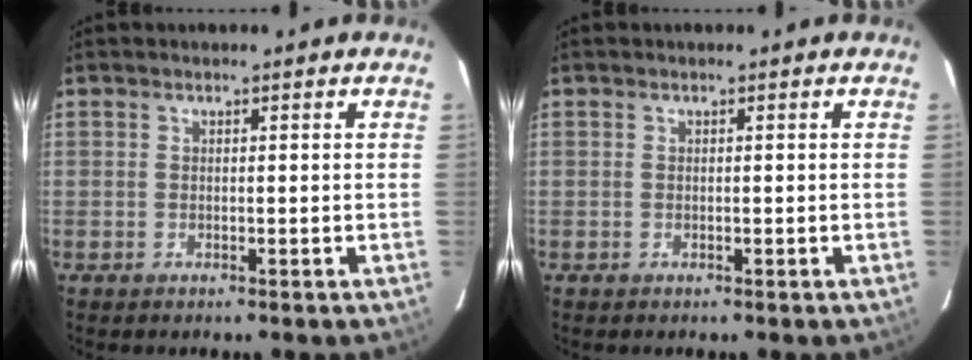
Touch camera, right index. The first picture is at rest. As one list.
[{"total": 0.0}]